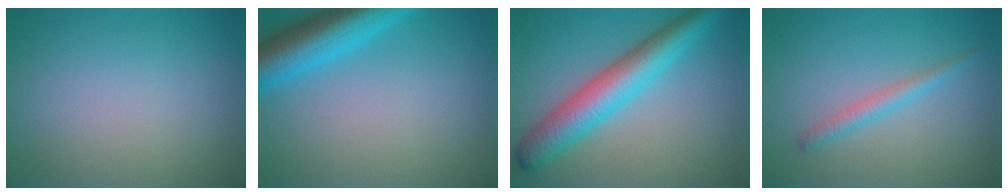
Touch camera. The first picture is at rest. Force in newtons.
{"total": 7.0, "press": 7.0, "slide": 0.4}
{"total": 6.6, "press": 6.6, "slide": 0.1}
{"total": 1.7, "press": 1.7, "slide": 0.1}